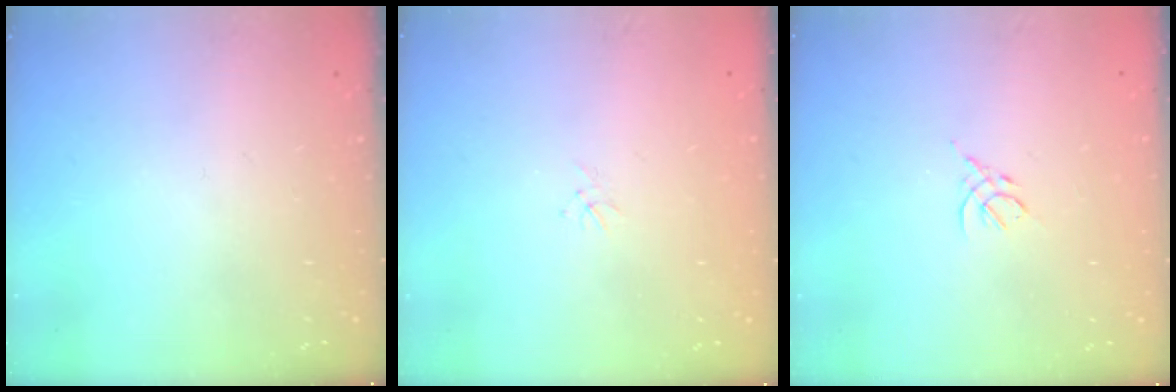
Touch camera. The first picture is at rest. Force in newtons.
{"total": 1.1, "press": 1.0, "slide": 0.3}
{"total": 3.0, "press": 3.0, "slide": 0.7}